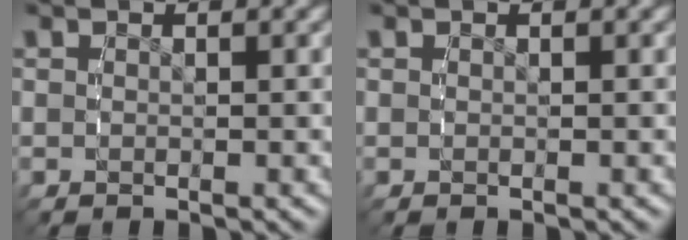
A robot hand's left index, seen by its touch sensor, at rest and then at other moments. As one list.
[{"total": 0.0}]